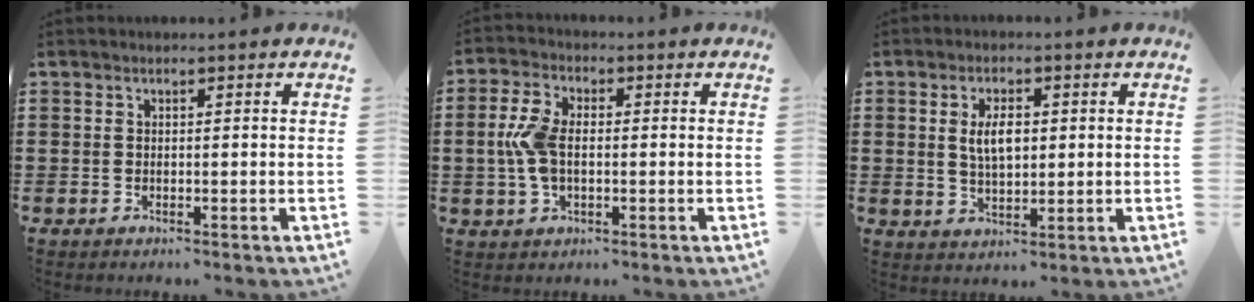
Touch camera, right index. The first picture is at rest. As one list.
[{"total": 6.4, "force": [-0.1, 3.6, 5.3], "torque": [-0.138, -0.001, -0.012]}, {"total": 4.9, "force": [0.7, 2.2, 4.3], "torque": [-0.079, 0.004, 0.009]}]